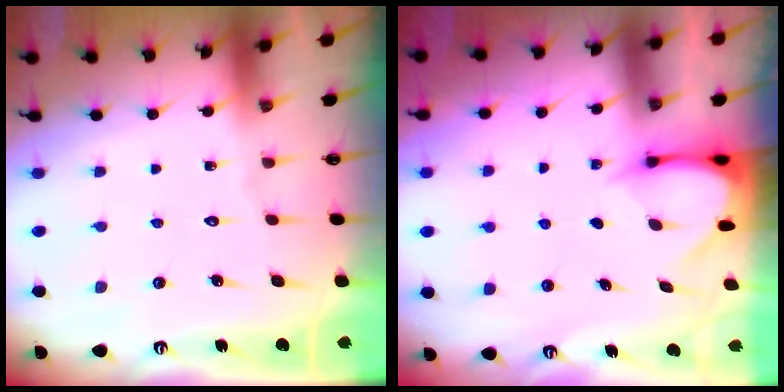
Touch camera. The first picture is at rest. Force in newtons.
{"total": 3.6, "press": 3.6, "slide": 0.3}